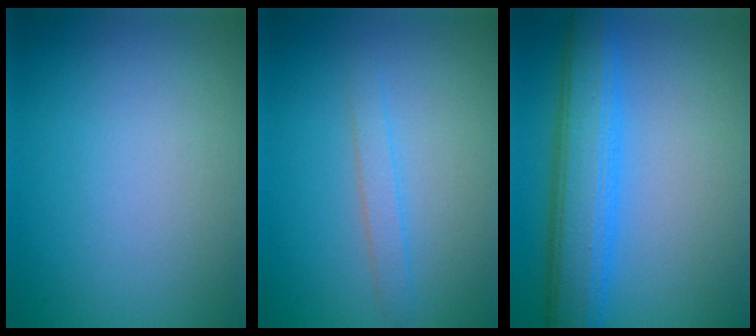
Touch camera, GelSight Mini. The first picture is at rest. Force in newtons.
{"total": 1.6, "press": 1.6, "slide": 0.1}
{"total": 6.5, "press": 6.5, "slide": 0.1}